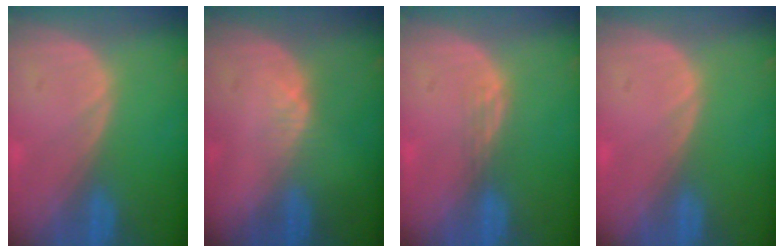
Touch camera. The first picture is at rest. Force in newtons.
{"total": 1.7, "press": 1.5, "slide": 0.8}
{"total": 1.8, "press": 1.3, "slide": 1.2}
{"total": 0.7, "press": 0.1, "slide": 0.7}